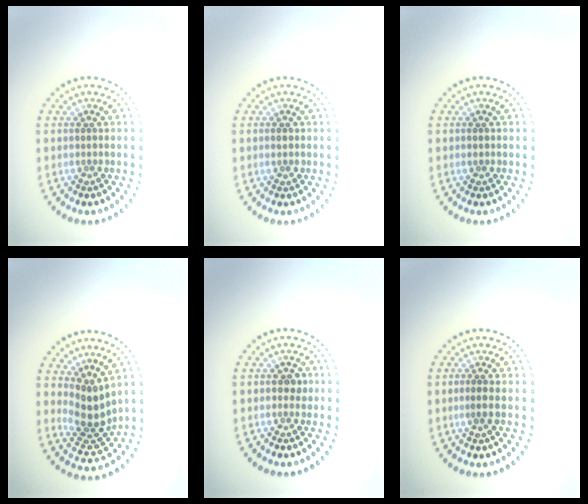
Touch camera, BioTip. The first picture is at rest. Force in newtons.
{"total": 1.1, "press": 1.0, "slide": 0.3}
{"total": 0.6, "press": 0.6, "slide": 0.1}
{"total": 3.6, "press": 2.7, "slide": 2.3}
{"total": 1.1, "press": 1.1, "slide": 0.2}
{"total": 0.6, "press": 0.4, "slide": 0.5}